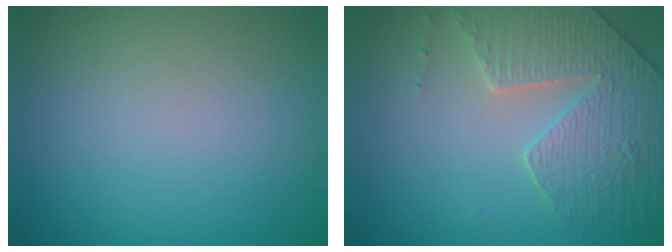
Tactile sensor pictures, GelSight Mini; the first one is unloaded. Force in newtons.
{"total": 4.2, "press": 4.1, "slide": 1.0}